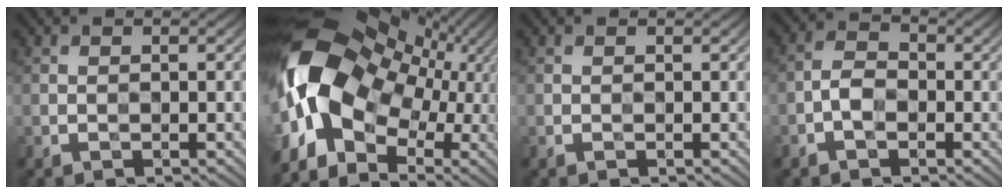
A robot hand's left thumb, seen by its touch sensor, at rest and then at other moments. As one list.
[{"total": 18.0, "force": [-0.9, 13.0, 12.4], "torque": [-0.258, -0.015, -0.012]}, {"total": 0.0}, {"total": 2.8, "force": [-1.0, 1.9, 1.8], "torque": [-0.034, 0.007, -0.031]}]